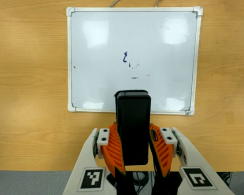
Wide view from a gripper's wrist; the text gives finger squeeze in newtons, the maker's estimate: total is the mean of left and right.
{"total": 11.0, "left": 9.7, "right": 12.2}